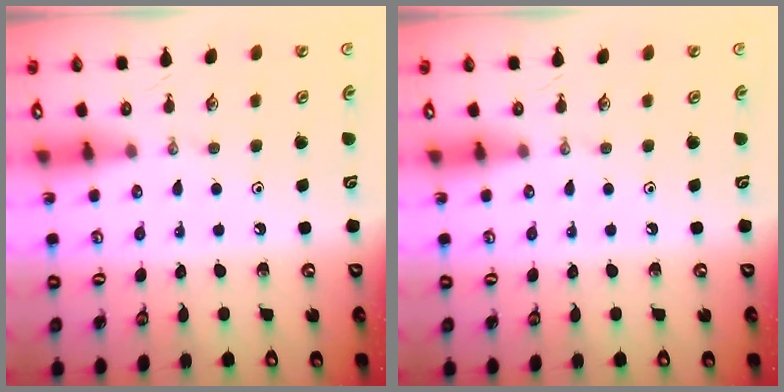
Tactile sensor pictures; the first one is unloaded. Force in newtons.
{"total": 0.0}